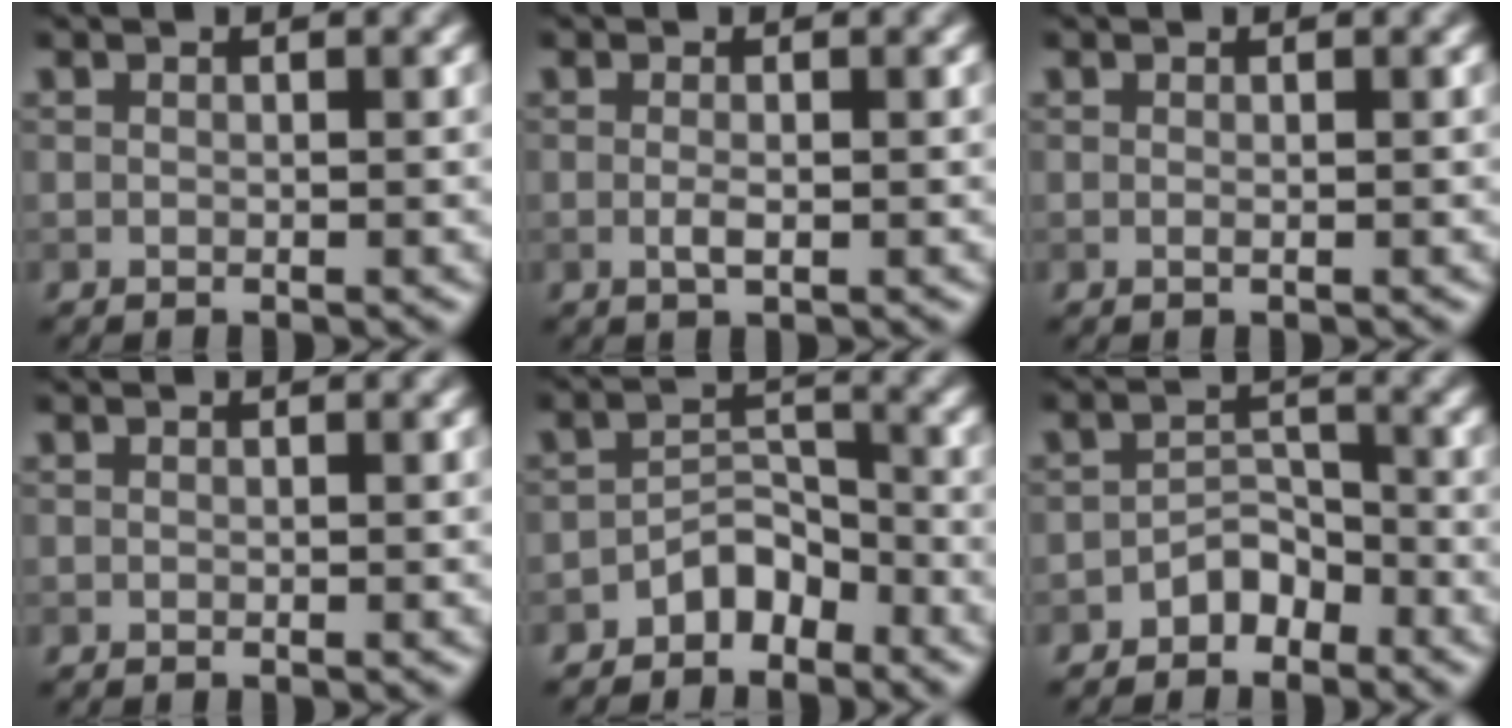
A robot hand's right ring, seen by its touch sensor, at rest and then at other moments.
{"total": 1.1, "force": [-0.2, 0.3, 1.1], "torque": [-0.023, -0.003, -0.005]}
{"total": 0.0}
{"total": 0.0}
{"total": 3.0, "force": [-2.2, 1.6, 1.2], "torque": [-0.013, 0.015, -0.041]}
{"total": 2.4, "force": [-1.8, 1.4, 0.8], "torque": [-0.008, 0.012, -0.033]}